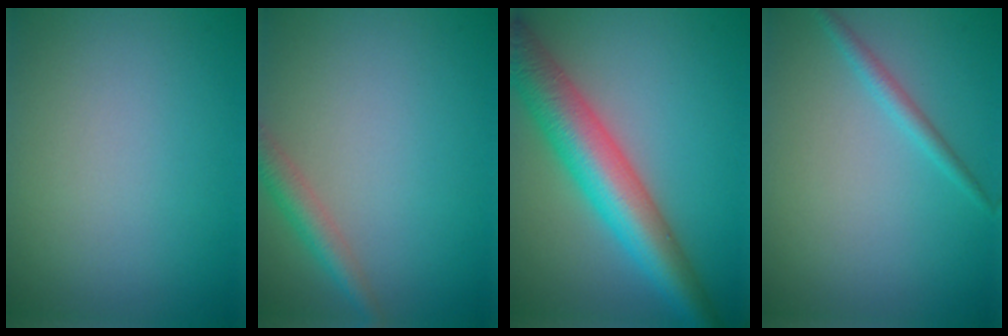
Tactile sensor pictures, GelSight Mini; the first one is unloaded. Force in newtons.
{"total": 2.4, "press": 2.4, "slide": 0.1}
{"total": 8.1, "press": 8.1, "slide": 0.1}
{"total": 1.4, "press": 1.4, "slide": 0.0}